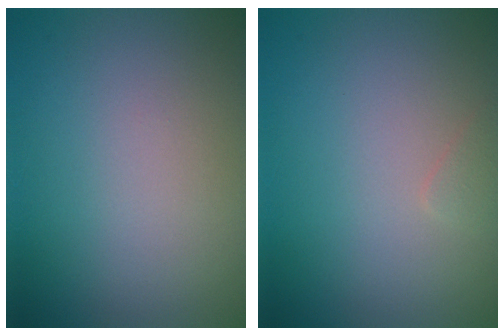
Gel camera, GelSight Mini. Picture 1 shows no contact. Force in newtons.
{"total": 0.6, "press": 0.6, "slide": 0.0}